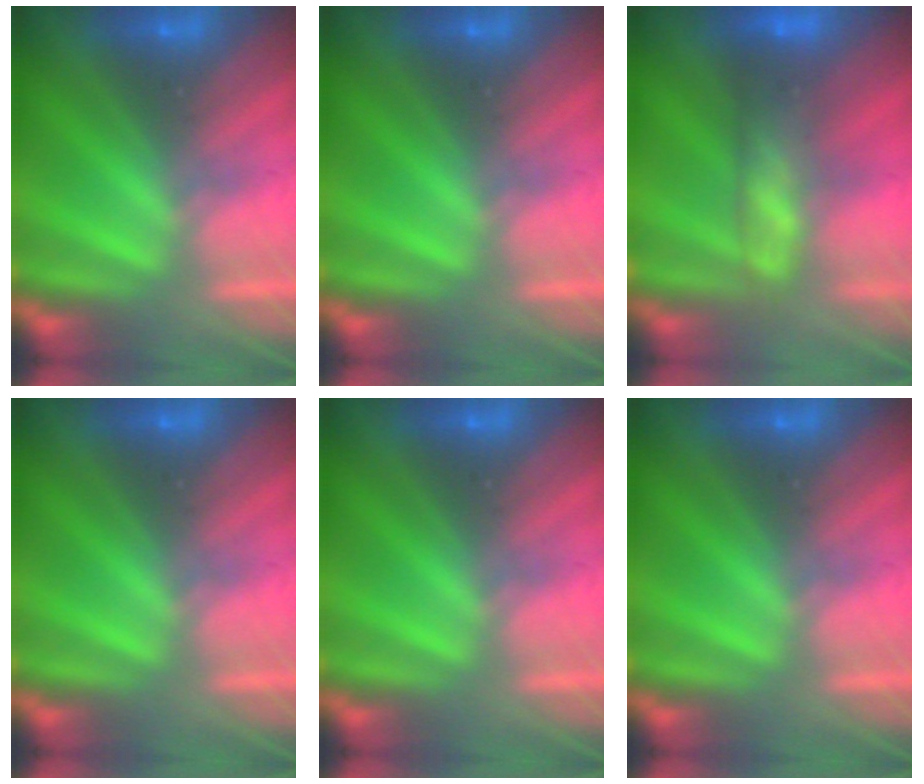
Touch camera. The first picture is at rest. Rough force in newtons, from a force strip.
{"total": 0.0}
{"total": 9.1}
{"total": 0.0}
{"total": 0.0}
{"total": 0.0}